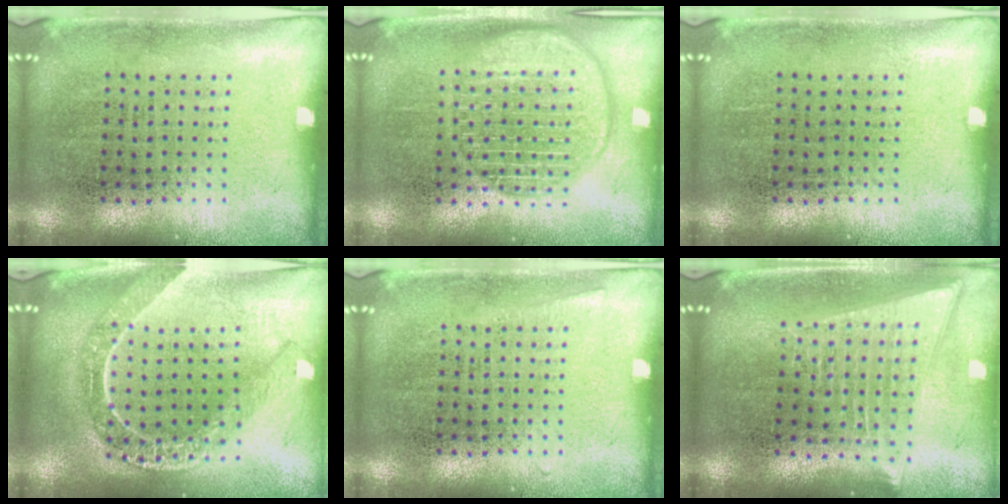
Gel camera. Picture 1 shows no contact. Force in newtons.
{"total": 3.0, "press": 3.0, "slide": 0.3}
{"total": 0.0}
{"total": 2.1, "press": 1.9, "slide": 1.0}
{"total": 0.5, "press": 0.5, "slide": 0.1}
{"total": 2.0, "press": 1.7, "slide": 1.0}